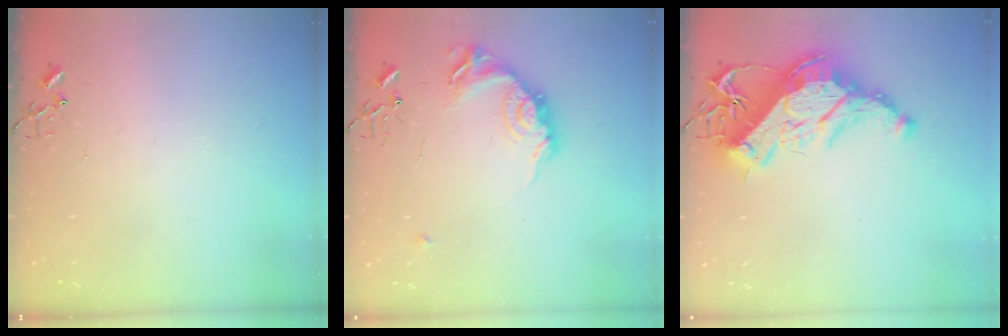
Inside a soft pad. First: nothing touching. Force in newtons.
{"total": 16.3, "press": 16.3, "slide": 0.9}
{"total": 21.4, "press": 21.2, "slide": 2.9}